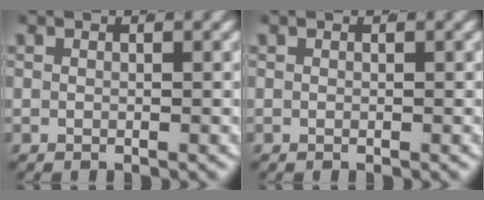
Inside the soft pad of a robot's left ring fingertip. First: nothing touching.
{"total": 0.0}